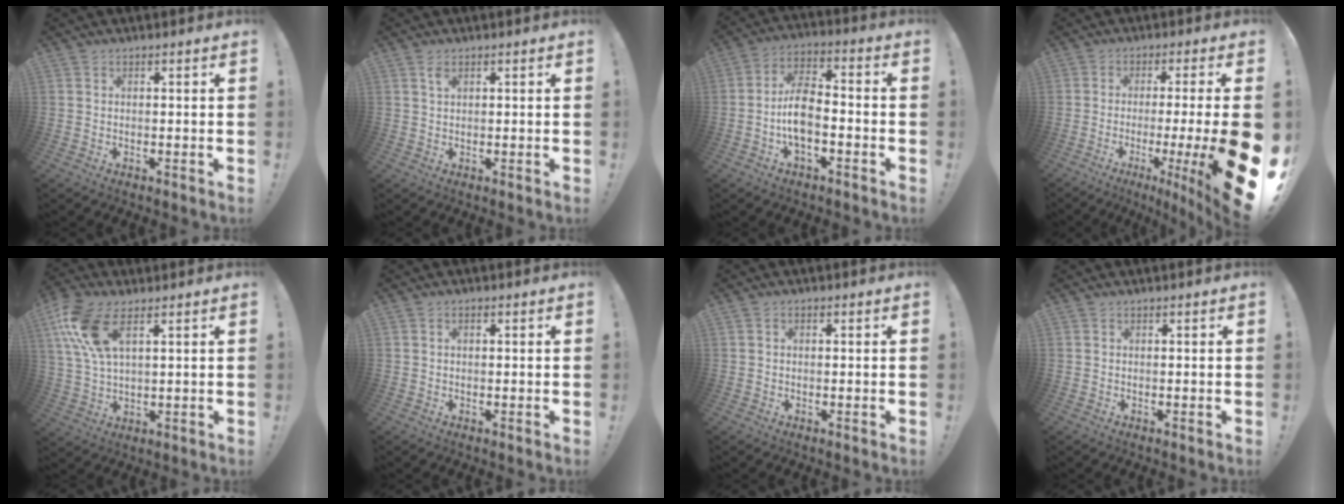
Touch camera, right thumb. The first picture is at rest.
{"total": 2.1, "force": [1.1, 0.8, 1.5], "torque": [-0.028, -0.001, 0.020]}
{"total": 10.2, "force": [-3.2, 5.3, 8.1], "torque": [-0.171, 0.009, -0.056]}
{"total": 14.9, "force": [-4.0, -0.3, 14.3], "torque": [-0.213, -0.003, -0.057]}
{"total": 12.7, "force": [6.2, 5.8, 9.4], "torque": [-0.194, -0.012, 0.118]}
{"total": 0.7, "force": [0.2, 0.4, 0.5], "torque": [-0.013, 0.004, 0.004]}
{"total": 0.7, "force": [0.0, 0.6, 0.4], "torque": [-0.001, 0.001, -0.002]}
{"total": 0.0}